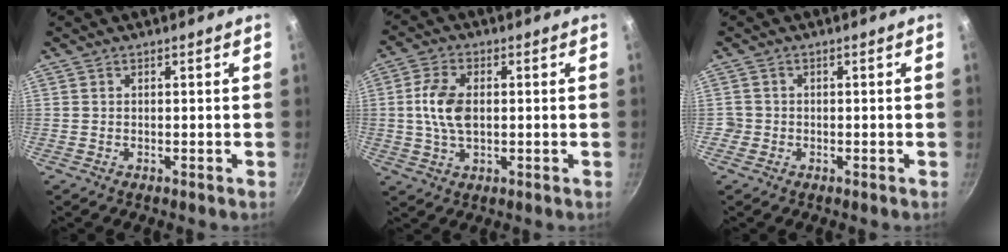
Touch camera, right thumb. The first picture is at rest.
{"total": 8.1, "force": [0.4, 4.7, 6.5], "torque": [-0.126, 0.009, 0.004]}
{"total": 1.6, "force": [-0.6, 1.5, 0.2], "torque": [0.004, 0.008, -0.009]}